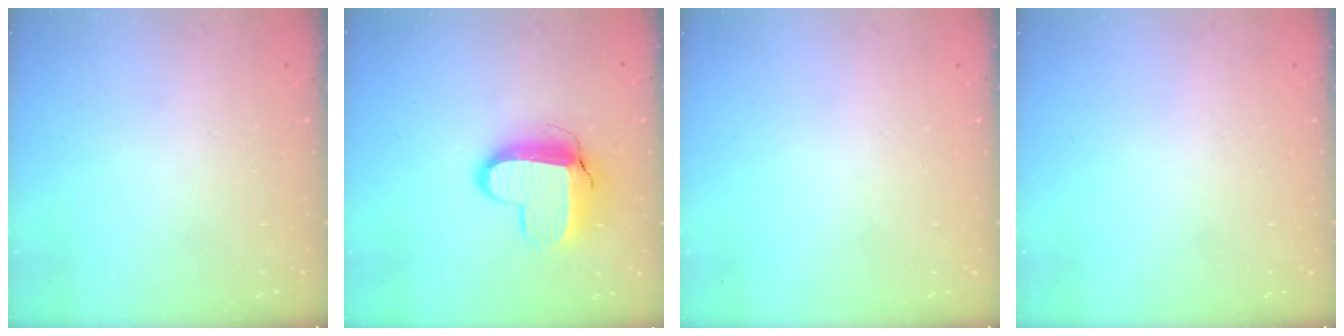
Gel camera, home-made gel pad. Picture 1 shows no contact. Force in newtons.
{"total": 12.8, "press": 12.8, "slide": 1.0}
{"total": 0.0}
{"total": 0.0}